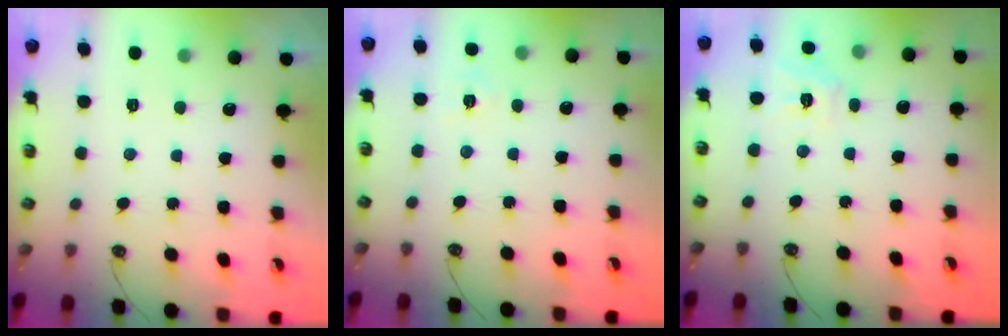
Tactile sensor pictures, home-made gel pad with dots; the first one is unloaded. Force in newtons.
{"total": 3.5, "press": 3.5, "slide": 0.5}
{"total": 7.6, "press": 7.5, "slide": 0.7}